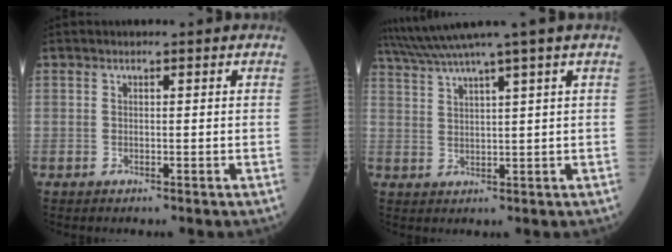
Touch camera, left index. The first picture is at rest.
{"total": 8.4, "force": [6.8, -2.6, 4.2], "torque": [-0.074, 0.019, 0.115]}